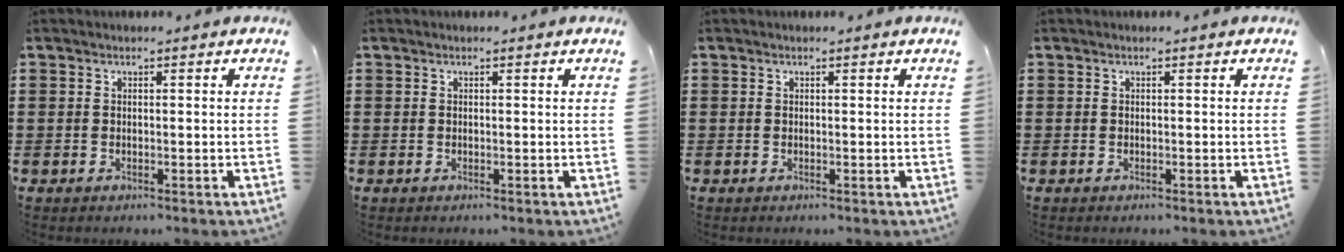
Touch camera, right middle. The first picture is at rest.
{"total": 0.0}
{"total": 0.0}
{"total": 0.0}